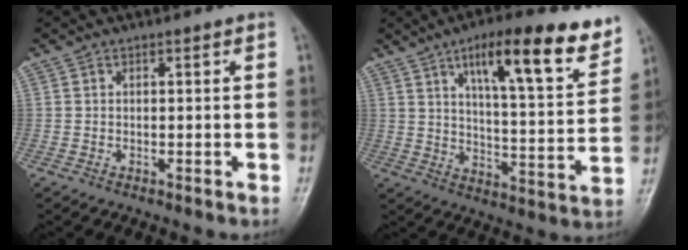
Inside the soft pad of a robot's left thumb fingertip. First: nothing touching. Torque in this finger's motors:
{"motor_torque": [0.47, 0.45, 1.34, -1.42, 0.10]}